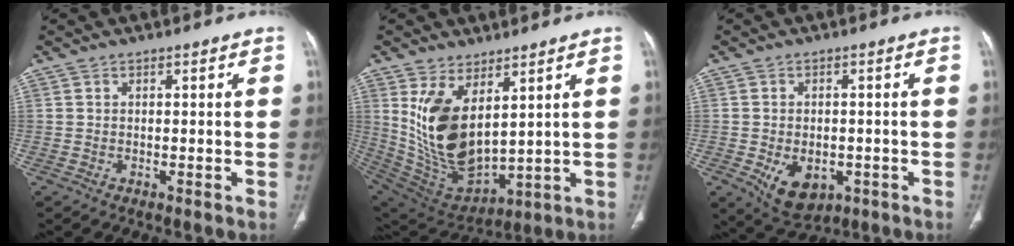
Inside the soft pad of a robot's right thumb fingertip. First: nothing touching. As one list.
[{"total": 15.9, "force": [5.4, 8.0, 12.7], "torque": [-0.230, -0.033, 0.135]}, {"total": 8.2, "force": [-2.6, 5.5, 5.5], "torque": [-0.072, 0.002, -0.025]}]